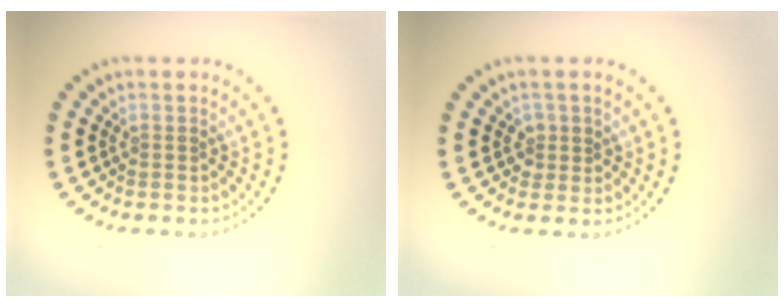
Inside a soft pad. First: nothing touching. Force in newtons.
{"total": 1.1, "press": 1.0, "slide": 0.5}